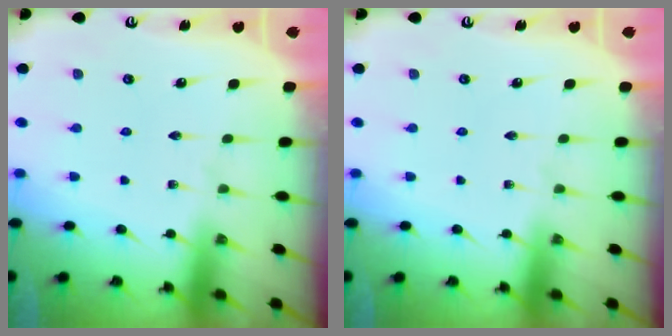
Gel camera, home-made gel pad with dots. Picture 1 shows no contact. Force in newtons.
{"total": 0.0}